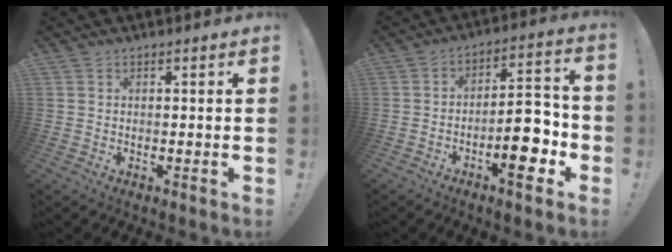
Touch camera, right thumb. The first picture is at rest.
{"total": 13.2, "force": [-5.1, 5.0, 11.1], "torque": [-0.133, 0.029, -0.084]}